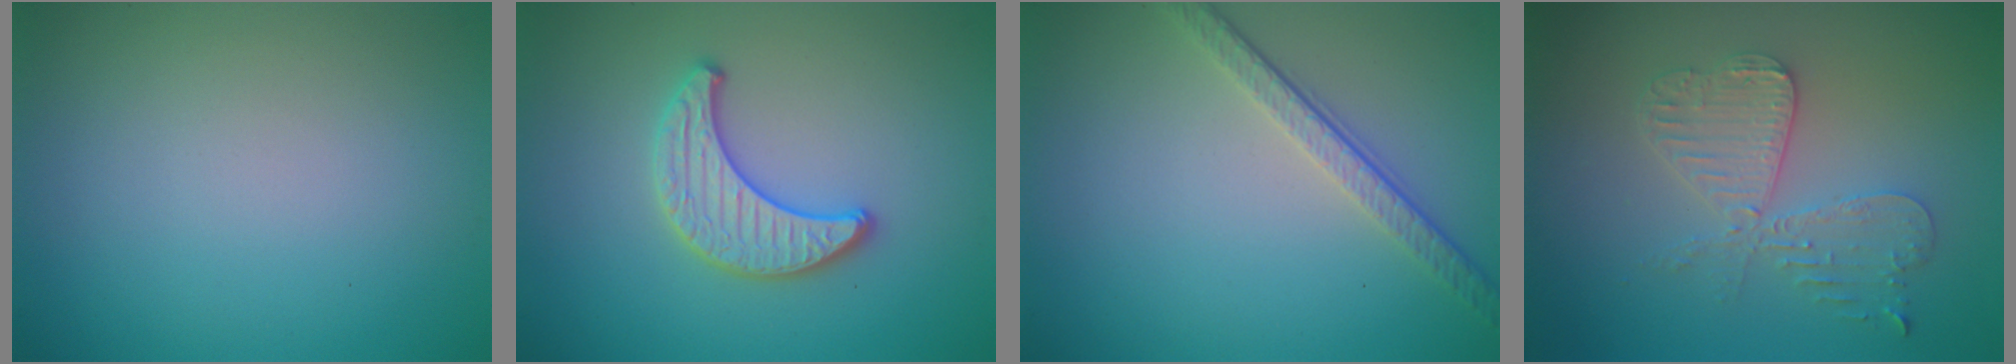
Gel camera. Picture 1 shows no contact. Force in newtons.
{"total": 3.1, "press": 3.1, "slide": 0.2}
{"total": 3.5, "press": 2.6, "slide": 2.4}
{"total": 4.2, "press": 3.6, "slide": 2.1}